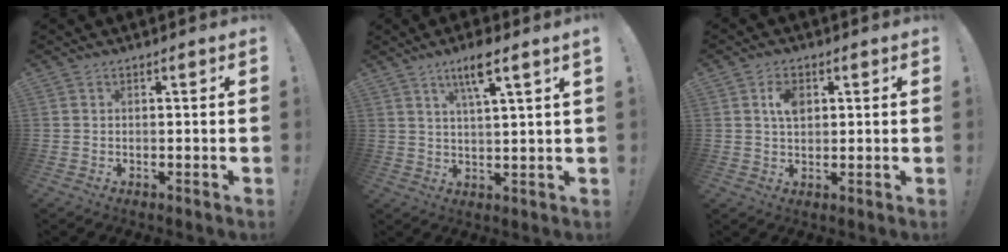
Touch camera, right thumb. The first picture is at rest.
{"total": 7.6, "force": [4.5, 0.5, 6.1], "torque": [-0.103, -0.012, 0.068]}
{"total": 5.1, "force": [1.5, 3.2, 3.6], "torque": [-0.052, -0.002, 0.024]}